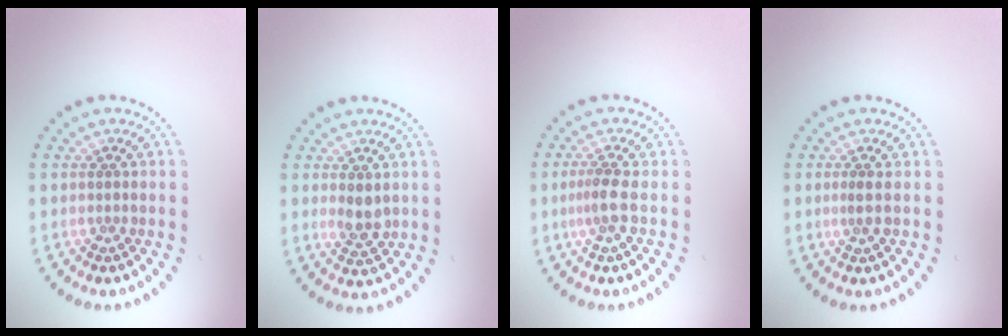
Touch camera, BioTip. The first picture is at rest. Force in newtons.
{"total": 2.1, "press": 2.0, "slide": 0.5}
{"total": 2.0, "press": 1.5, "slide": 1.3}
{"total": 0.7, "press": 0.5, "slide": 0.6}